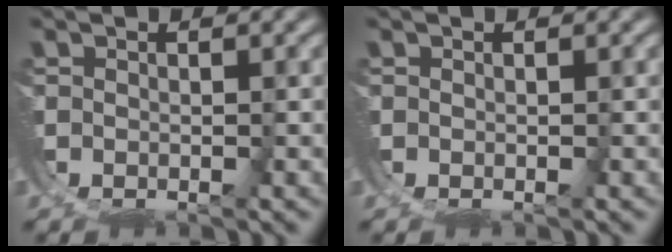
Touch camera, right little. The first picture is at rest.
{"total": 0.0}